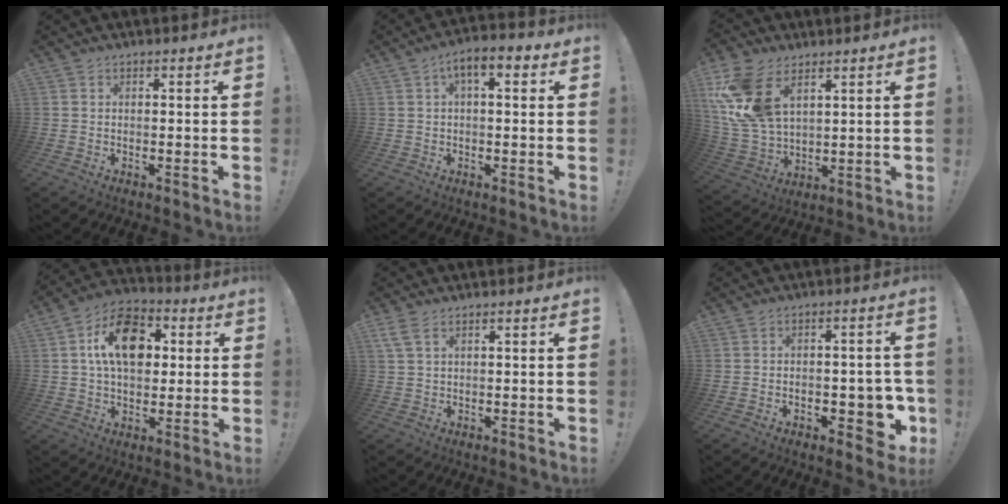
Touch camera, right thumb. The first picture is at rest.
{"total": 6.4, "force": [2.1, 2.7, 5.4], "torque": [-0.070, -0.006, 0.032]}
{"total": 16.5, "force": [7.5, 10.1, 10.7], "torque": [-0.220, -0.034, 0.147]}
{"total": 15.8, "force": [3.9, 10.5, 11.1], "torque": [-0.162, 0.005, 0.073]}
{"total": 3.6, "force": [1.8, 1.6, 2.8], "torque": [-0.056, 0.003, 0.035]}
{"total": 7.9, "force": [-3.1, 4.7, 5.6], "torque": [-0.046, 0.018, -0.048]}